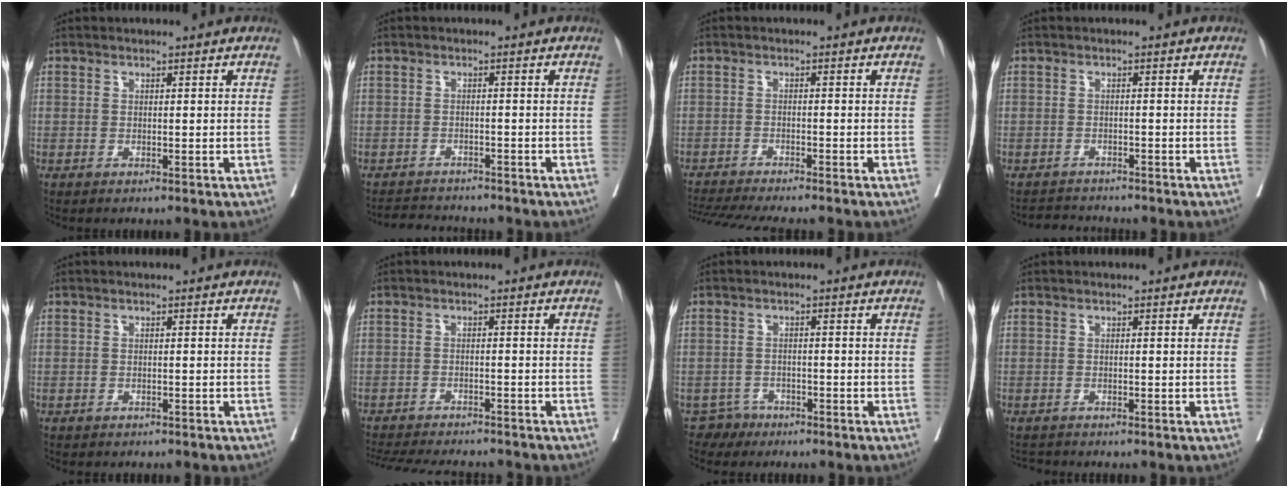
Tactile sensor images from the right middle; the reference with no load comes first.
{"total": 4.2, "force": [-4.0, 0.9, 0.3], "torque": [-0.001, -0.009, -0.066]}
{"total": 10.4, "force": [-9.4, 0.1, 4.5], "torque": [-0.057, -0.007, -0.142]}
{"total": 2.8, "force": [-2.7, 0.6, -0.4], "torque": [0.009, -0.009, -0.045]}
{"total": 1.8, "force": [-1.5, 0.7, 0.6], "torque": [-0.015, -0.002, -0.017]}
{"total": 12.5, "force": [-11.5, 2.3, 4.6], "torque": [-0.081, -0.009, -0.158]}
{"total": 2.2, "force": [-1.7, 1.3, -0.5], "torque": [0.009, 0.006, -0.030]}
{"total": 0.9, "force": [-0.9, 0.0, -0.2], "torque": [0.000, -0.007, -0.015]}